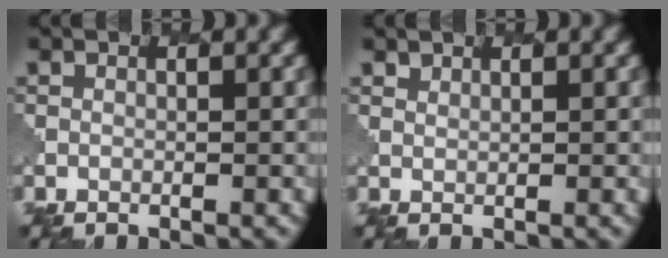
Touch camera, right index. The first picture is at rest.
{"total": 1.3, "force": [1.3, 0.1, -0.1], "torque": [-0.003, -0.005, 0.025]}